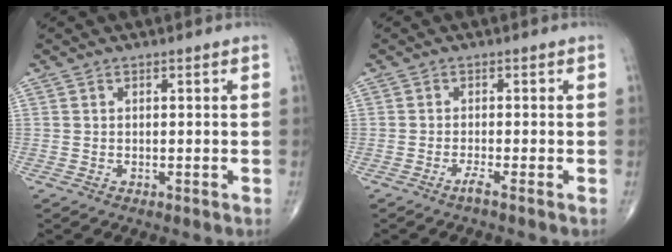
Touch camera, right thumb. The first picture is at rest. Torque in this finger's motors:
{"motor_torque": [-0.20, 0.01, 0.04, -0.22, 0.00]}